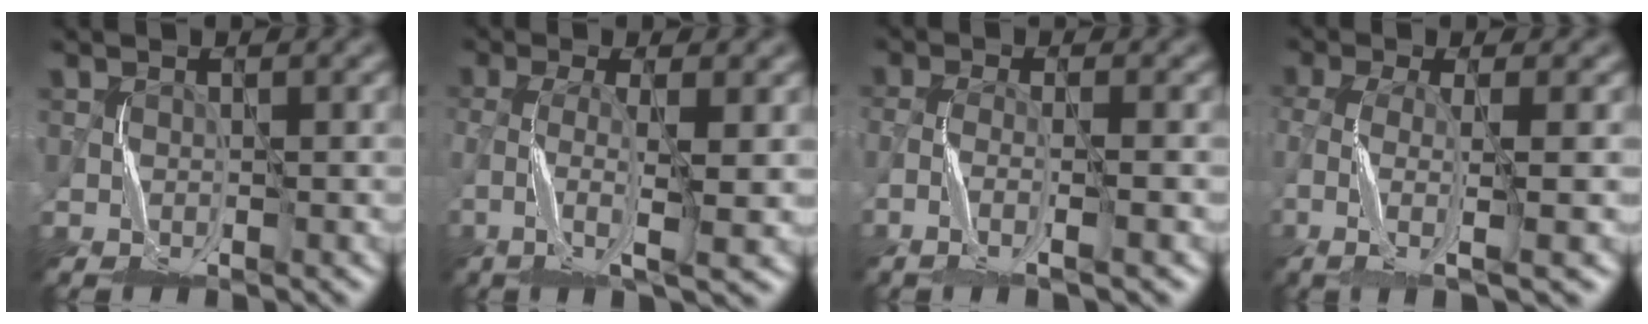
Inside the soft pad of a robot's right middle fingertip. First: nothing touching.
{"total": 4.0, "force": [-1.1, 0.6, 3.8], "torque": [-0.075, -0.006, -0.025]}
{"total": 2.9, "force": [-1.9, 0.3, 2.1], "torque": [-0.037, -0.002, -0.049]}
{"total": 4.8, "force": [-2.1, 0.8, 4.2], "torque": [-0.081, -0.010, -0.048]}